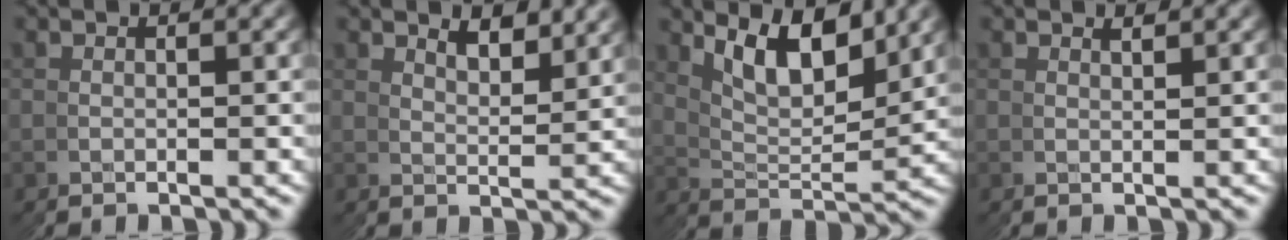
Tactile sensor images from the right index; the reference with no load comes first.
{"total": 3.0, "force": [2.8, -0.3, 0.9], "torque": [-0.013, -0.005, 0.049]}
{"total": 5.9, "force": [3.7, 2.5, 3.9], "torque": [-0.071, -0.009, 0.072]}
{"total": 1.2, "force": [1.0, -0.5, 0.3], "torque": [-0.003, 0.003, 0.019]}